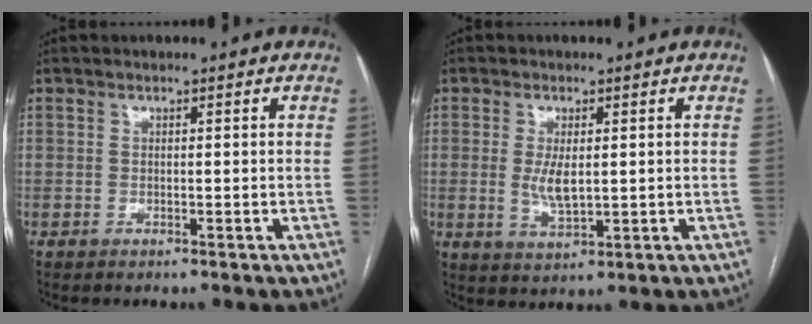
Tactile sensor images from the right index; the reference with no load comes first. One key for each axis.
{"total": 4.6, "fx": 0.3, "fy": 1.6, "fz": 4.3, "tx": -0.089, "ty": -0.010, "tz": 0.011}